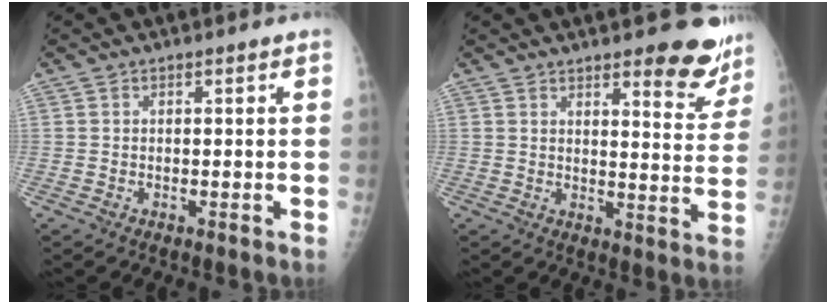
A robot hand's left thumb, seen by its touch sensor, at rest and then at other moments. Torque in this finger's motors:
{"motor_torque": [0.11, 0.15, 0.02, 0.17, 0.03]}